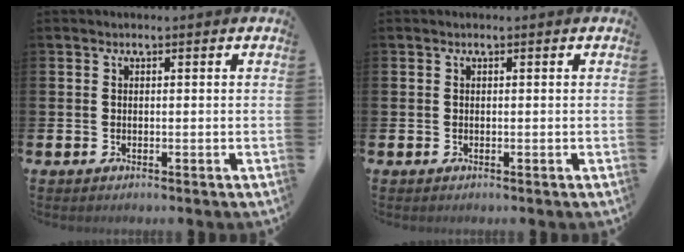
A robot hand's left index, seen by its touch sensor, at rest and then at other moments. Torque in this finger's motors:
{"motor_torque": [0.00, 0.00, 0.00, 0.01]}